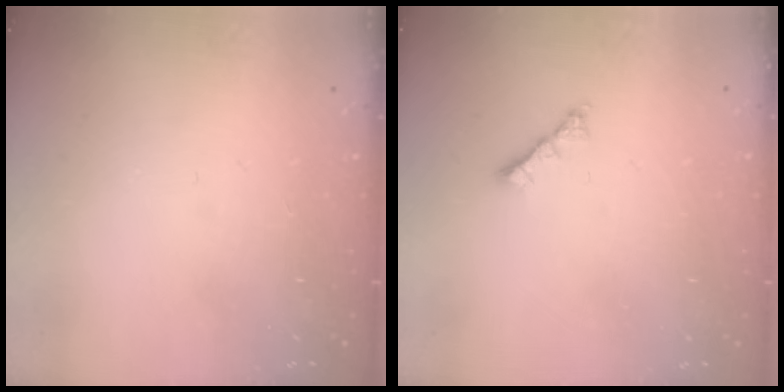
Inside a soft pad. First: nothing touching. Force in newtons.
{"total": 1.8, "press": 1.7, "slide": 0.6}